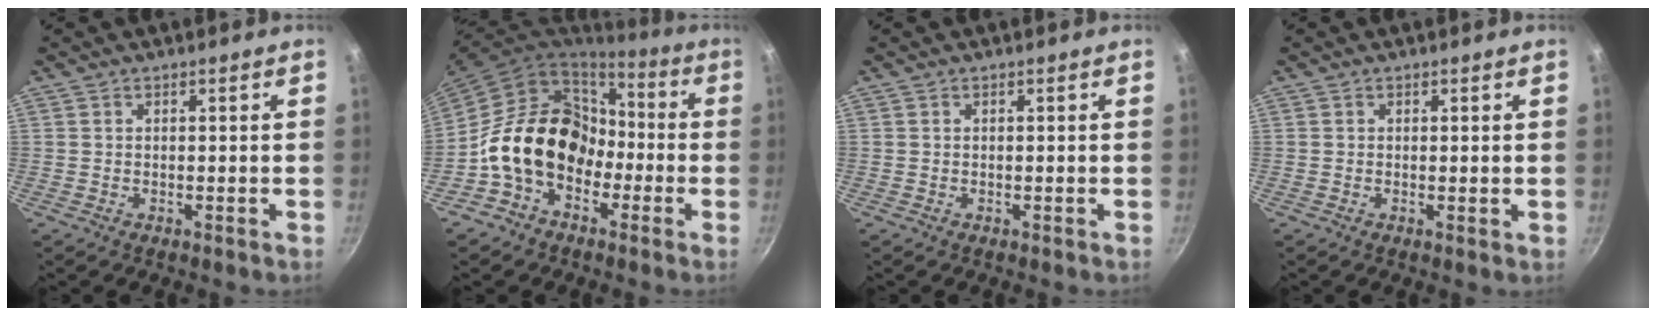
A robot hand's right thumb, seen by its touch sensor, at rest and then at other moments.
{"total": 17.8, "force": [-4.0, 13.7, 10.7], "torque": [-0.144, 0.066, -0.074]}
{"total": 0.0}
{"total": 0.6, "force": [0.1, 0.1, 0.6], "torque": [-0.009, -0.004, -0.001]}